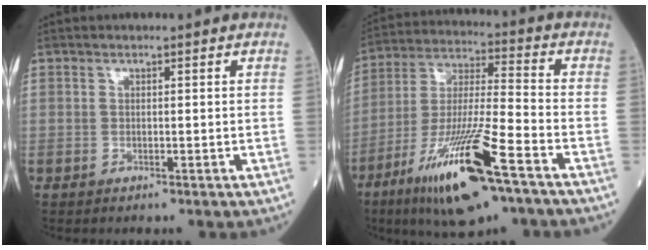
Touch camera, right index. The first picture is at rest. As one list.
[{"total": 18.3, "force": [-10.2, 1.9, 15.1], "torque": [-0.301, -0.041, -0.184]}]